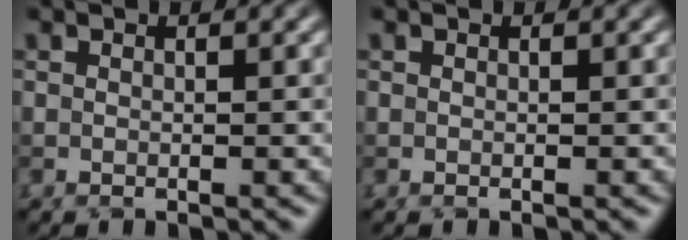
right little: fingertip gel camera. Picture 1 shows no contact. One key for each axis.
{"total": 0.0}